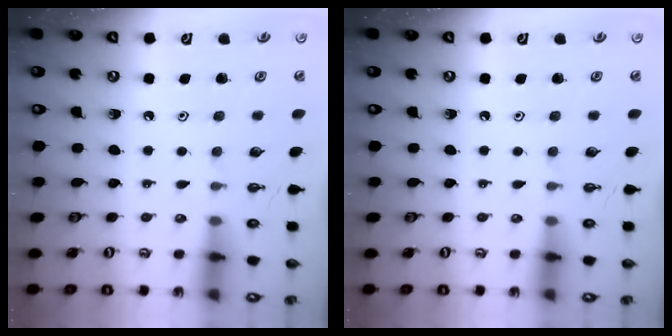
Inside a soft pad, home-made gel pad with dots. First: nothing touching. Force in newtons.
{"total": 0.0}